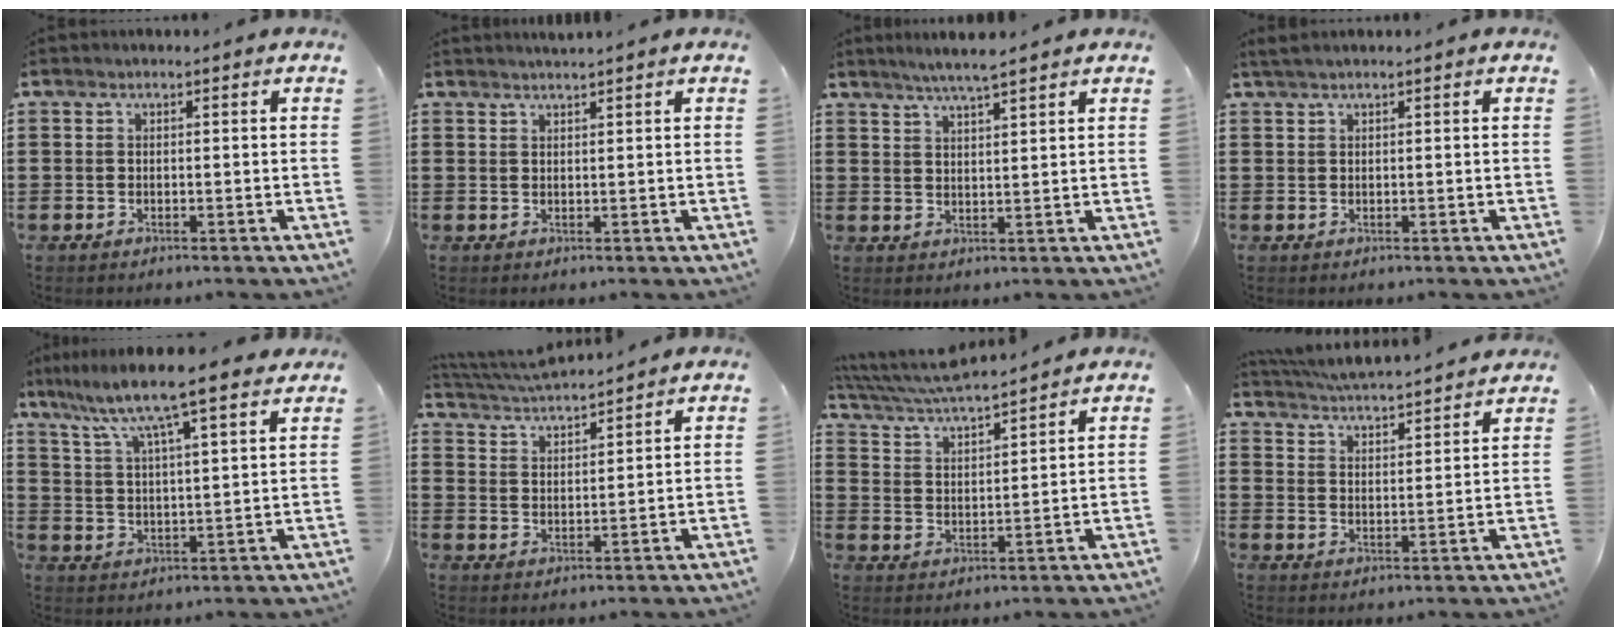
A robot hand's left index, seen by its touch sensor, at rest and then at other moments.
{"total": 1.2, "force": [1.1, -0.2, 0.3], "torque": [-0.005, -0.002, 0.023]}
{"total": 4.0, "force": [3.4, -0.2, 2.1], "torque": [-0.048, -0.004, 0.060]}
{"total": 1.0, "force": [0.7, 0.0, 0.7], "torque": [-0.015, 0.000, 0.015]}
{"total": 8.1, "force": [6.7, -0.1, 4.6], "torque": [-0.116, -0.036, 0.107]}
{"total": 4.4, "force": [4.3, 0.0, 1.1], "torque": [-0.038, -0.022, 0.074]}
{"total": 5.8, "force": [5.4, -0.1, 1.9], "torque": [-0.059, -0.033, 0.092]}
{"total": 4.7, "force": [4.6, -0.2, 0.8], "torque": [-0.038, -0.031, 0.077]}